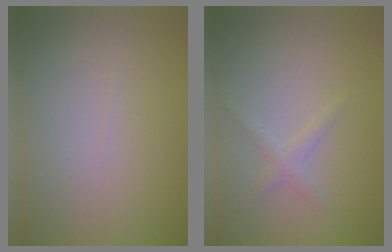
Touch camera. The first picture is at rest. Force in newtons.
{"total": 1.2, "press": 1.2, "slide": 0.1}